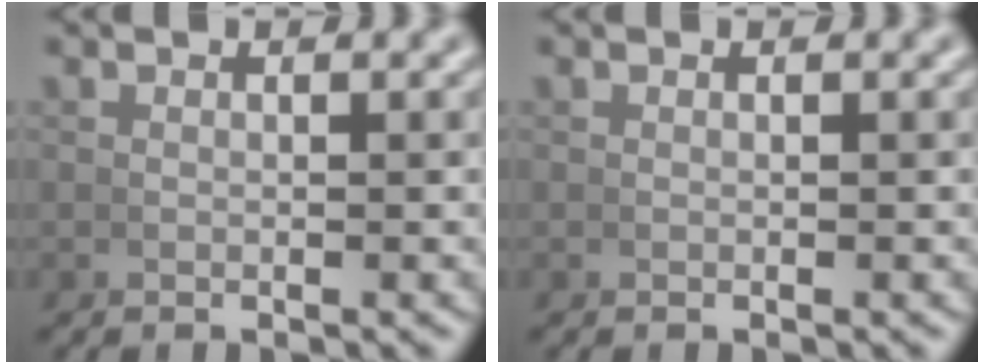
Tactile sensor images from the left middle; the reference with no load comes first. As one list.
[{"total": 0.0}]